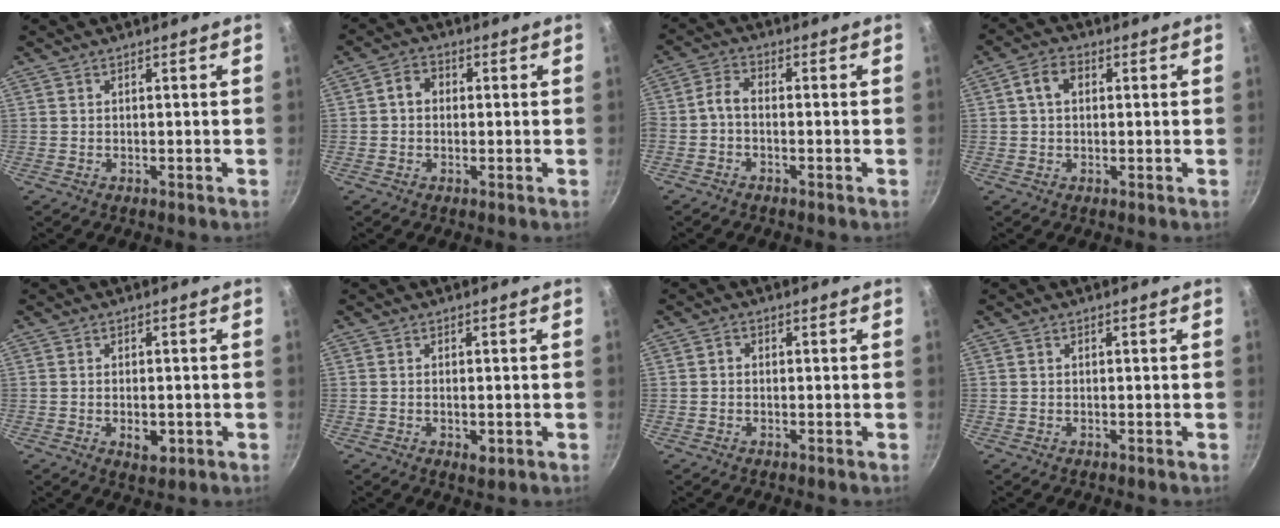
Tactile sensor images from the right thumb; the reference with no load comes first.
{"total": 4.1, "force": [0.4, 3.4, 2.3], "torque": [-0.024, 0.011, -0.004]}
{"total": 3.6, "force": [-1.4, 1.7, 2.9], "torque": [-0.069, 0.023, -0.039]}
{"total": 4.8, "force": [1.0, 3.4, 3.2], "torque": [-0.047, 0.011, 0.009]}
{"total": 4.0, "force": [-1.0, 2.2, 3.2], "torque": [-0.045, -0.002, -0.013]}
{"total": 2.6, "force": [-0.7, 1.3, 2.1], "torque": [-0.035, -0.006, -0.010]}
{"total": 1.4, "force": [-0.1, 1.2, 0.7], "torque": [-0.012, 0.007, -0.004]}
{"total": 0.6, "force": [0.1, 0.5, 0.3], "torque": [-0.003, 0.004, 0.000]}